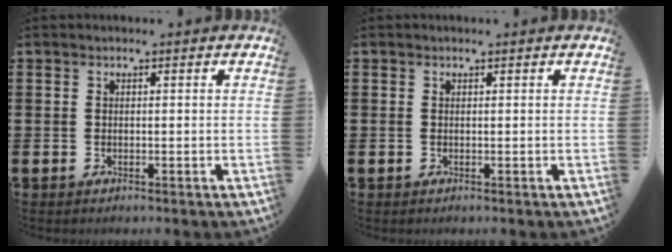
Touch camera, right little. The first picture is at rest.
{"total": 0.0}